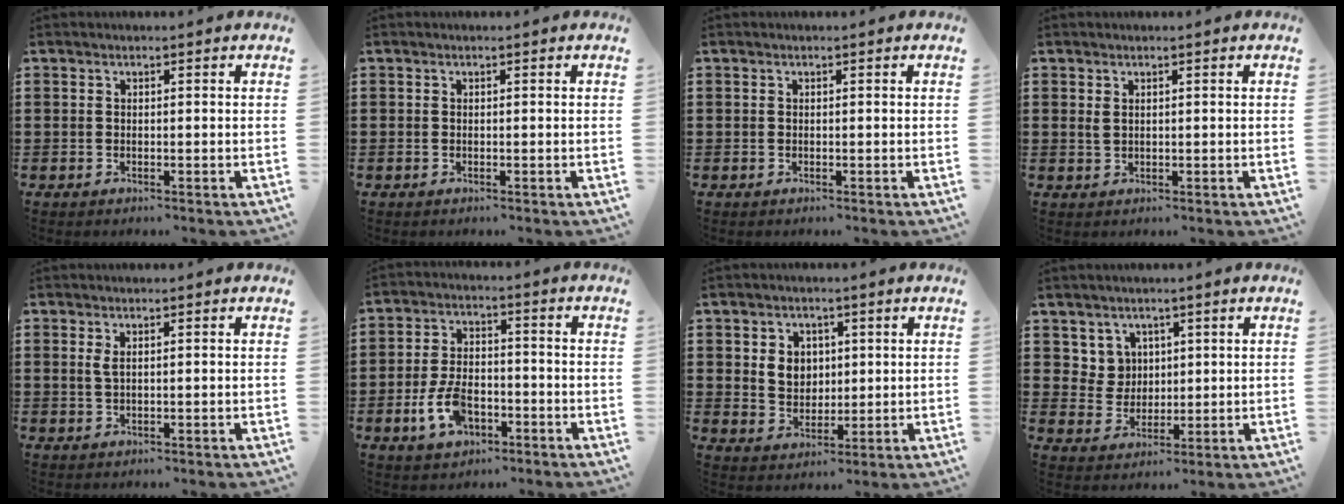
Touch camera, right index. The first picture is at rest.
{"total": 0.0}
{"total": 0.0}
{"total": 1.1, "force": [0.6, 0.6, 0.8], "torque": [-0.018, 0.003, 0.011]}
{"total": 1.3, "force": [0.4, 0.3, 1.2], "torque": [-0.024, 0.003, 0.007]}
{"total": 7.0, "force": [-3.1, 3.7, 5.1], "torque": [-0.116, 0.001, -0.061]}
{"total": 4.2, "force": [1.3, 3.7, 1.6], "torque": [-0.039, 0.008, 0.021]}
{"total": 4.5, "force": [2.2, 3.9, 0.6], "torque": [-0.025, 0.009, 0.041]}